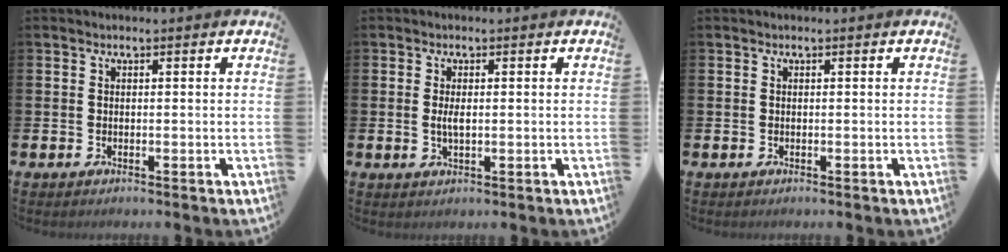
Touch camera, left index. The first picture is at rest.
{"total": 2.1, "force": [0.1, 0.8, 1.9], "torque": [-0.031, 0.000, -0.001]}
{"total": 0.0}